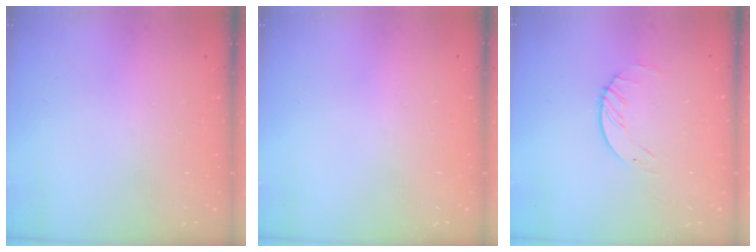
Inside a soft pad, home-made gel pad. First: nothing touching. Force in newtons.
{"total": 0.0}
{"total": 1.6, "press": 1.6, "slide": 0.2}